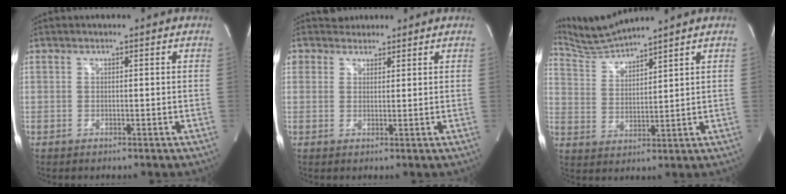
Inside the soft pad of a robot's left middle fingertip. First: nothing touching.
{"total": 2.6, "force": [2.1, 1.5, -0.4], "torque": [0.009, 0.013, 0.032]}
{"total": 6.6, "force": [6.4, -1.6, 0.5], "torque": [-0.030, 0.001, 0.141]}